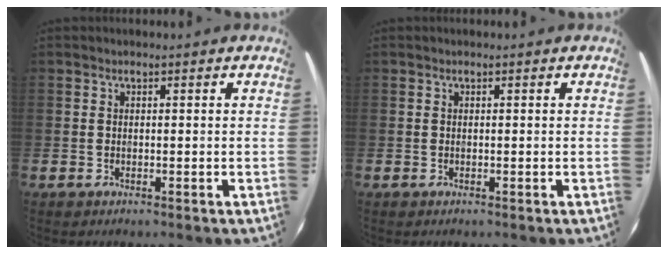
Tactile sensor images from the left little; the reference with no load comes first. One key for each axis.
{"total": 0.0}